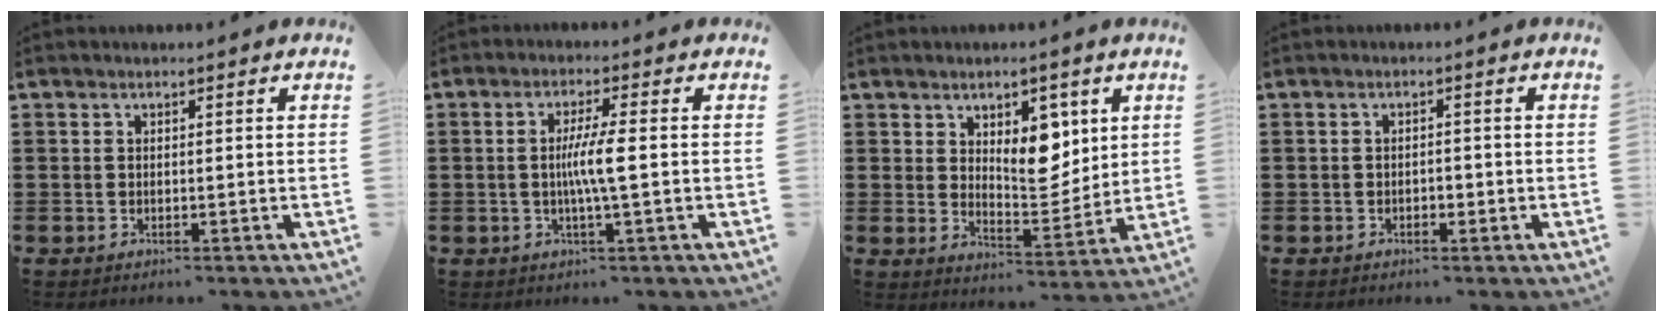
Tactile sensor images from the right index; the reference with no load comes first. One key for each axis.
{"total": 5.1, "fx": -0.4, "fy": 0.0, "fz": 5.1, "tx": -0.090, "ty": -0.006, "tz": -0.010}
{"total": 7.8, "fx": 3.6, "fy": 4.6, "fz": 5.2, "tx": -0.077, "ty": -0.013, "tz": 0.057}
{"total": 1.3, "fx": -0.7, "fy": 0.7, "fz": 0.9, "tx": -0.018, "ty": 0.000, "tz": -0.013}